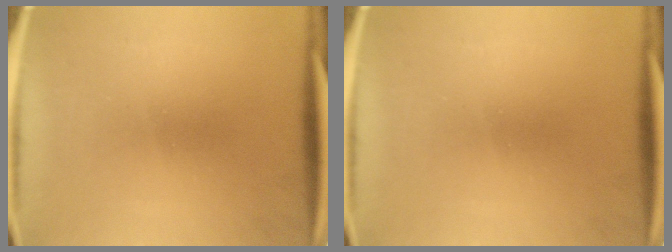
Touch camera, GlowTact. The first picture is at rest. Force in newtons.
{"total": 0.0}